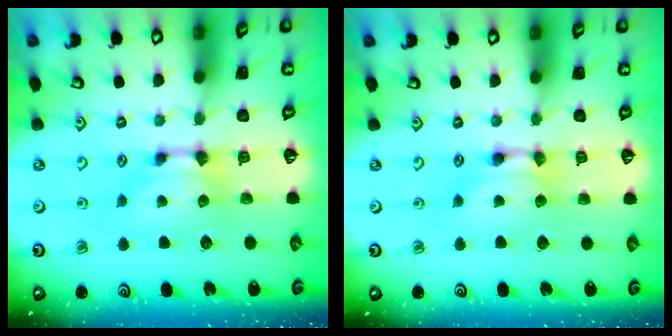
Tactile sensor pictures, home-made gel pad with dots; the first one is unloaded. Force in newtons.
{"total": 1.6, "press": 1.6, "slide": 0.1}